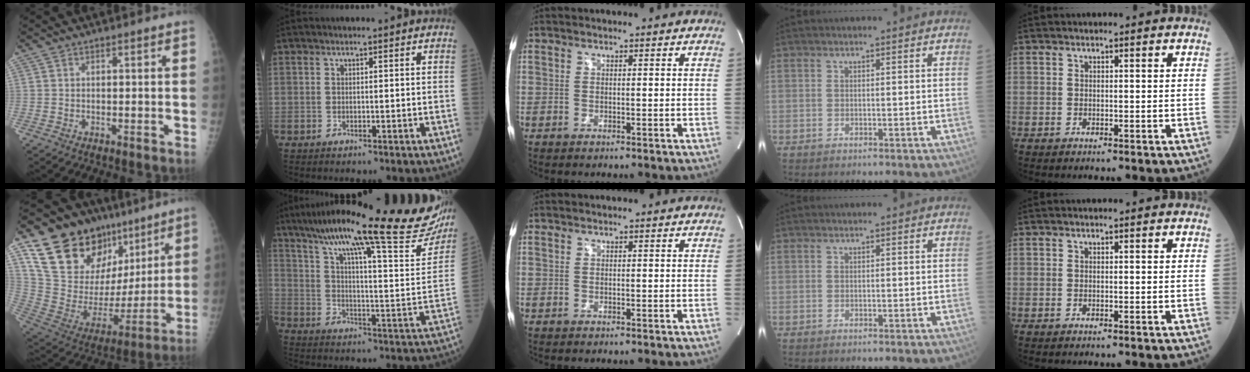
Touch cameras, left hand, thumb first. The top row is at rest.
{"thumb": {"total": 27.9, "force": [15.0, 16.6, 16.6], "torque": [-0.232, -0.014, 0.271]}, "index": {"total": 33.0, "force": [26.6, 2.6, 19.3], "torque": [-0.264, -0.038, 0.355]}}